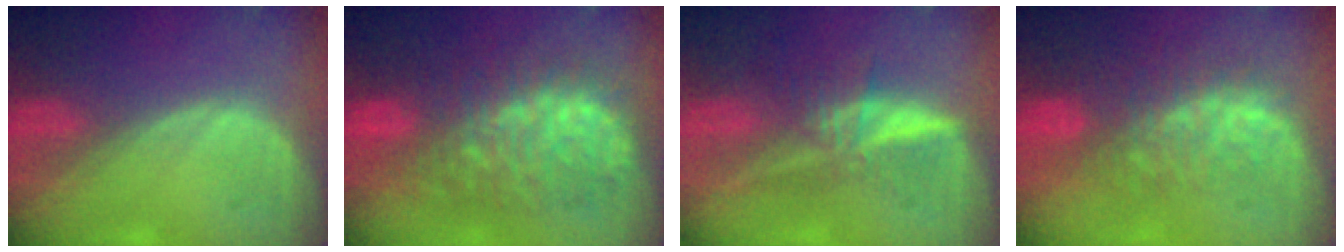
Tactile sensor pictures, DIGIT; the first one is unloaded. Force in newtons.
{"total": 11.9, "press": 11.8, "slide": 1.4}
{"total": 6.1, "press": 5.7, "slide": 2.1}
{"total": 9.4, "press": 8.1, "slide": 4.7}